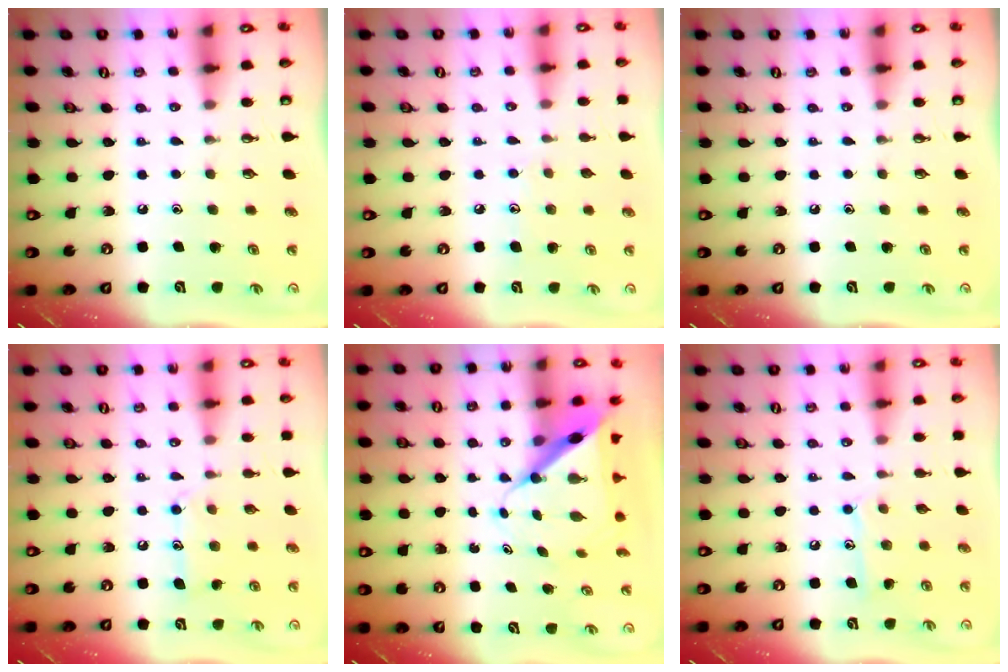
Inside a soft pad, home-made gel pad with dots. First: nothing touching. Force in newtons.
{"total": 5.7, "press": 5.7, "slide": 0.5}
{"total": 0.0}
{"total": 10.3, "press": 10.3, "slide": 0.9}
{"total": 9.1, "press": 9.1, "slide": 0.5}
{"total": 9.0, "press": 9.0, "slide": 0.6}